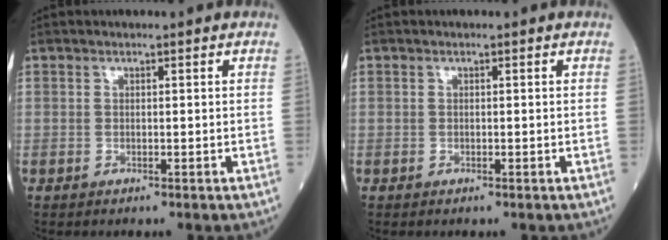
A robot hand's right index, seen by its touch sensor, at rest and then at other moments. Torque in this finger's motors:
{"motor_torque": [0.11, 0.04, 0.06, -0.01]}